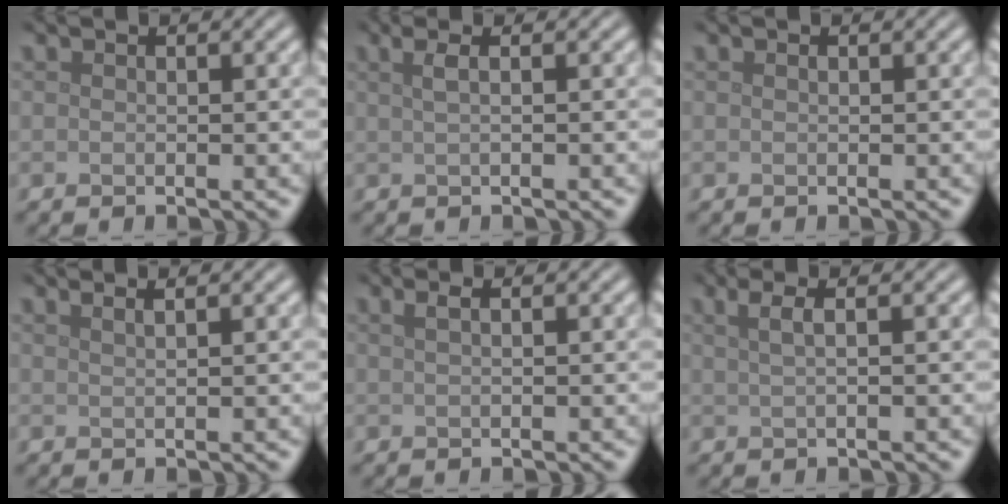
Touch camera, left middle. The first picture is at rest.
{"total": 2.3, "force": [0.8, 1.0, 1.9], "torque": [-0.025, 0.001, 0.000]}
{"total": 0.0}
{"total": 2.1, "force": [1.4, 0.9, 1.3], "torque": [0.004, 0.001, -0.004]}
{"total": 1.6, "force": [0.7, 0.7, 1.3], "torque": [-0.016, 0.000, 0.003]}
{"total": 2.9, "force": [1.2, 1.2, 2.3], "torque": [-0.026, 0.003, -0.001]}